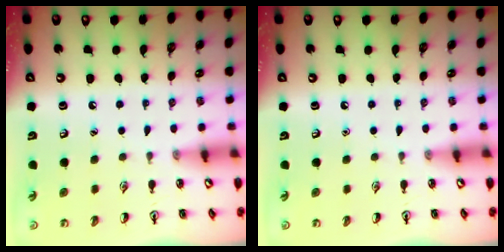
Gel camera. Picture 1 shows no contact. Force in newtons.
{"total": 0.0}